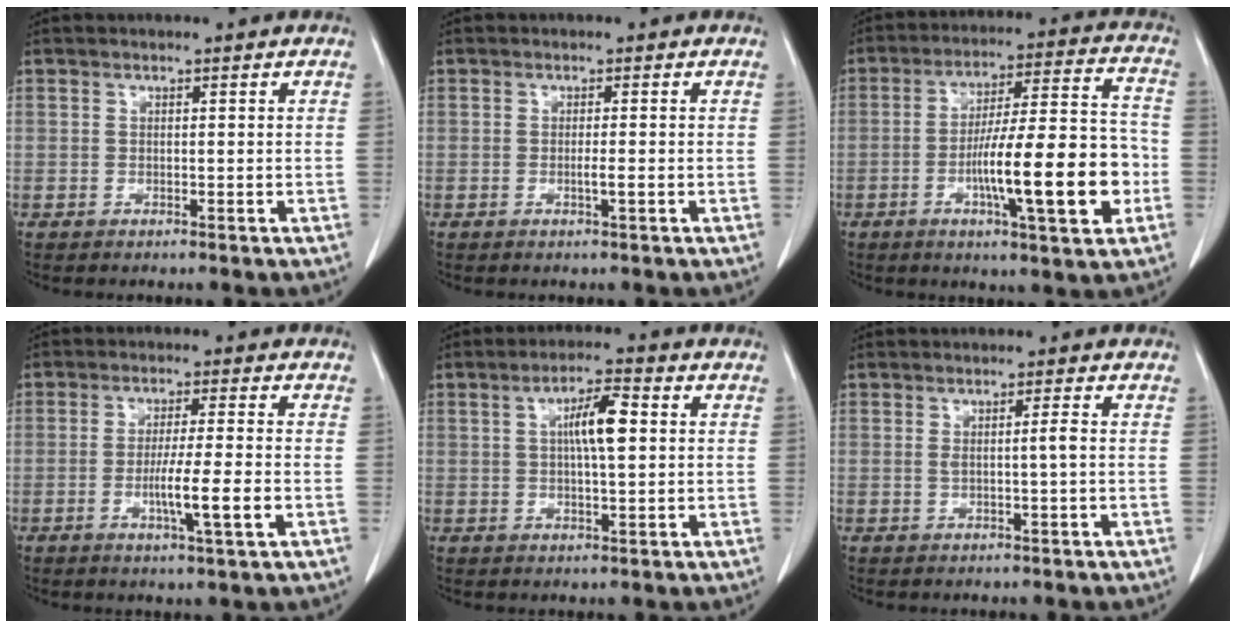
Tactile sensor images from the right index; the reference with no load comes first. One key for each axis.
{"total": 1.3, "fx": -0.4, "fy": -0.1, "fz": 1.2, "tx": -0.026, "ty": -0.002, "tz": -0.006}
{"total": 16.6, "fx": -4.6, "fy": 2.1, "fz": 15.8, "tx": -0.256, "ty": 0.010, "tz": -0.068}
{"total": 6.9, "fx": -1.9, "fy": -0.4, "fz": 6.6, "tx": -0.113, "ty": -0.012, "tz": -0.033}
{"total": 6.3, "fx": 1.1, "fy": 1.1, "fz": 6.1, "tx": -0.106, "ty": 0.010, "tz": 0.018}
{"total": 1.9, "fx": 0.0, "fy": -0.2, "fz": 1.8, "tx": -0.033, "ty": 0.000, "tz": 0.002}